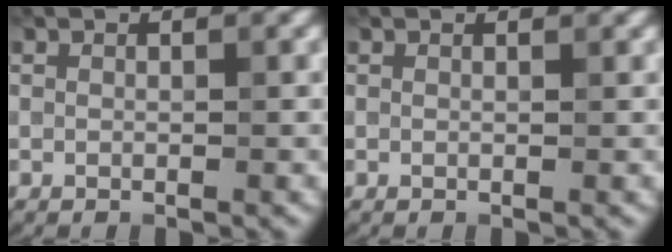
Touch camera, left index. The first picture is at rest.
{"total": 0.8, "force": [0.8, 0.1, 0.2], "torque": [-0.008, -0.004, 0.006]}